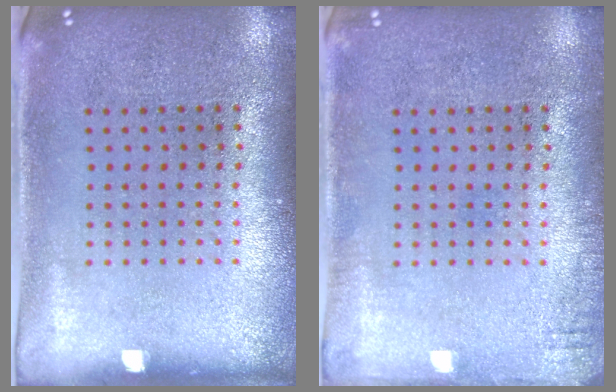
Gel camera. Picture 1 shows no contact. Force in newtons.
{"total": 1.3, "press": 1.3, "slide": 0.1}